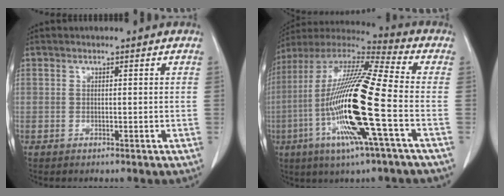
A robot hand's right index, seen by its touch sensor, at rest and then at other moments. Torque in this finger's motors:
{"motor_torque": [2.14, 0.00, 1.05, 0.21]}